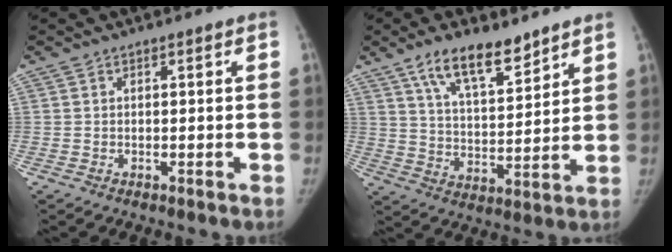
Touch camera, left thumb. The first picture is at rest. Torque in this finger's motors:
{"motor_torque": [1.15, 1.17, 1.00, -1.44, 0.10]}